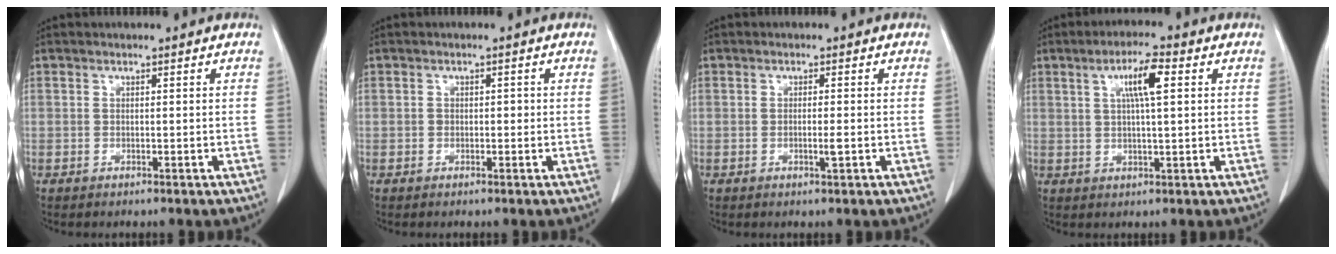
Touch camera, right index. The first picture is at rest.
{"total": 1.8, "force": [-0.2, 1.3, 1.2], "torque": [-0.026, 0.012, 0.000]}
{"total": 2.0, "force": [-0.4, 0.4, 1.9], "torque": [-0.039, -0.001, -0.006]}
{"total": 6.4, "force": [2.1, 1.1, 6.0], "torque": [-0.111, 0.009, 0.038]}